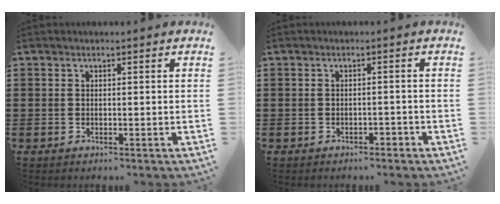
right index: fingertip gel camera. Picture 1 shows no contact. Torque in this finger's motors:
{"motor_torque": [0.38, -0.01, 0.07, 0.00]}